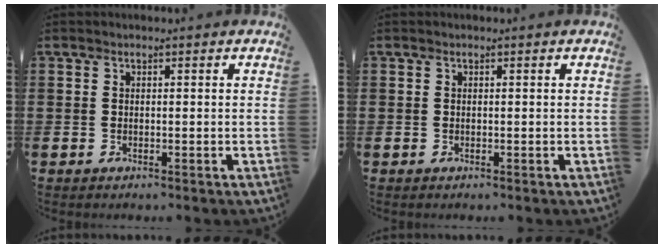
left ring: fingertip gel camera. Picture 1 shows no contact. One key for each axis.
{"total": 0.0}